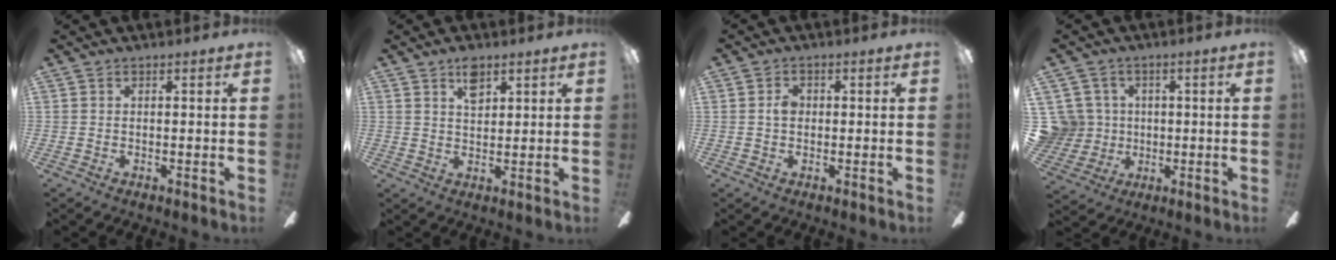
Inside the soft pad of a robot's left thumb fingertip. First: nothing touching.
{"total": 5.0, "force": [3.0, 2.6, 3.0], "torque": [-0.043, -0.003, 0.049]}
{"total": 2.6, "force": [0.4, 2.0, 1.6], "torque": [-0.033, 0.008, 0.005]}
{"total": 9.2, "force": [1.6, 8.9, 1.6], "torque": [-0.076, -0.007, 0.039]}